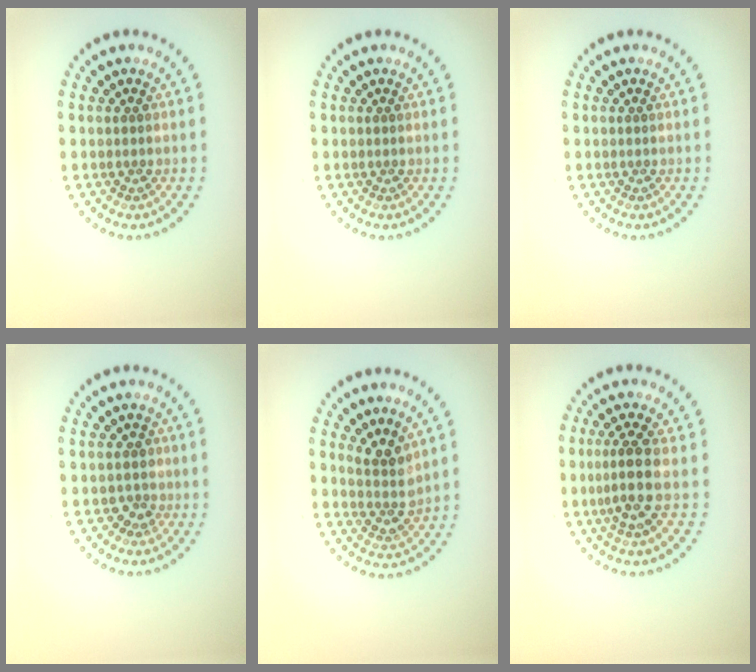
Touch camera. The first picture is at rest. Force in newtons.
{"total": 0.0}
{"total": 0.0}
{"total": 1.6, "press": 1.2, "slide": 1.0}
{"total": 2.6, "press": 1.9, "slide": 1.7}
{"total": 3.0, "press": 2.3, "slide": 1.8}